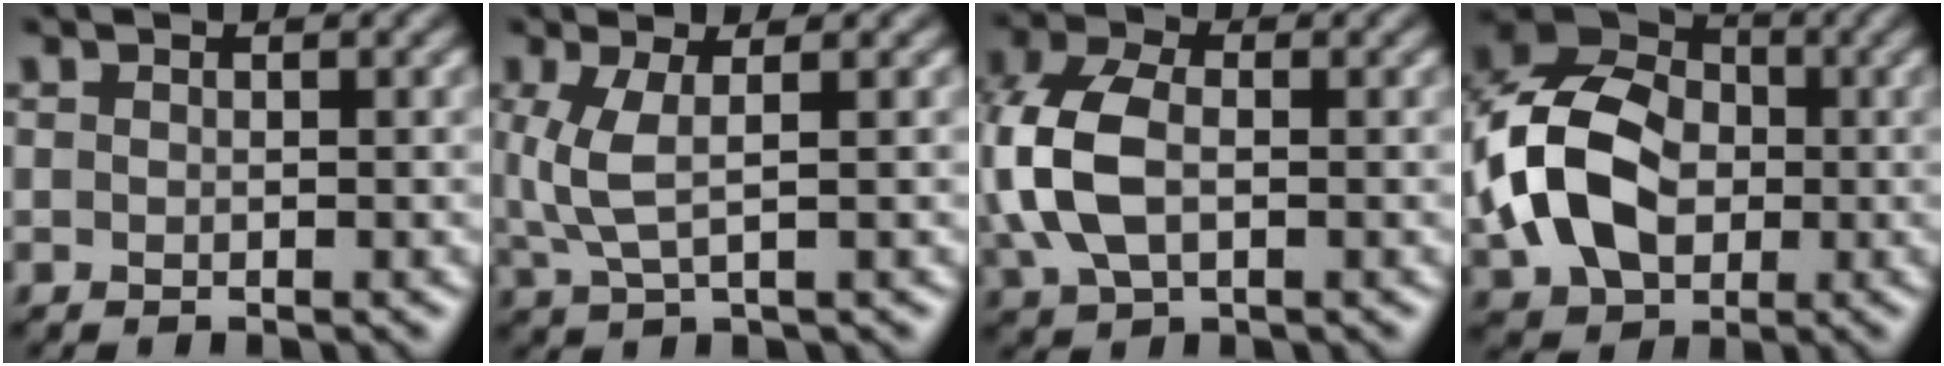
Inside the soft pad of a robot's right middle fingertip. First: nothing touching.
{"total": 3.0, "force": [0.6, 0.9, 2.8], "torque": [-0.069, 0.001, 0.016]}
{"total": 6.6, "force": [0.2, 4.4, 4.9], "torque": [-0.127, 0.007, -0.004]}
{"total": 10.6, "force": [-0.6, 7.9, 7.0], "torque": [-0.168, 0.017, -0.024]}